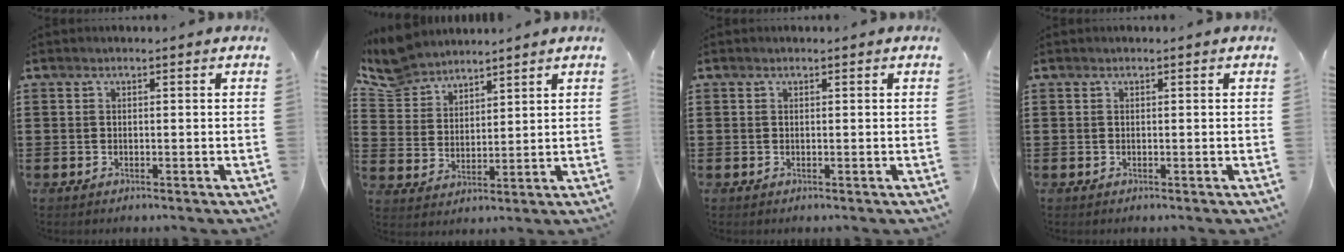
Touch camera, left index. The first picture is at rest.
{"total": 6.5, "force": [6.1, 2.3, 1.0], "torque": [-0.050, -0.017, 0.113]}
{"total": 0.0}
{"total": 0.0}